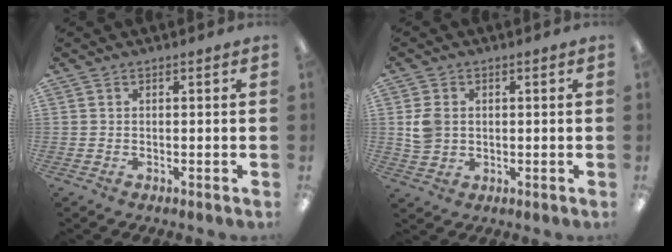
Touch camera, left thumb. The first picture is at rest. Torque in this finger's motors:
{"motor_torque": [-0.03, 0.18, 0.15, -0.22, 0.03]}